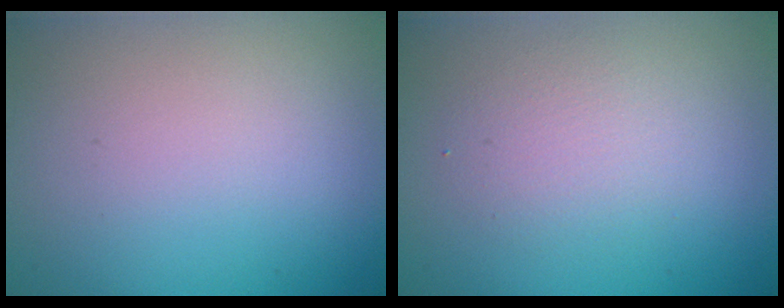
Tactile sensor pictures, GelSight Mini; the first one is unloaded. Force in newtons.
{"total": 2.4, "press": 2.4, "slide": 0.2}